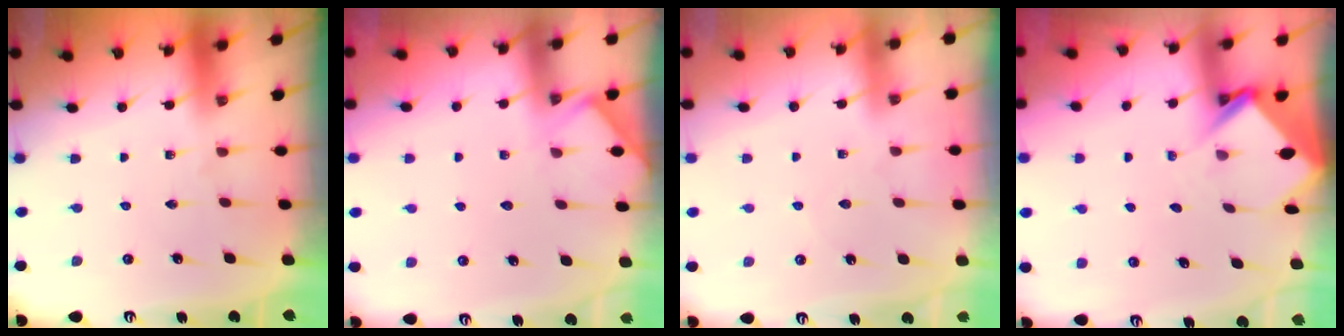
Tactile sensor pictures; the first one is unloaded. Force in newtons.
{"total": 3.5, "press": 3.4, "slide": 0.4}
{"total": 2.6, "press": 2.6, "slide": 0.4}
{"total": 3.4, "press": 3.4, "slide": 0.3}